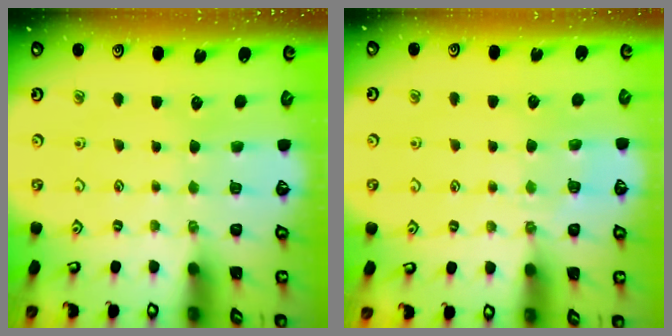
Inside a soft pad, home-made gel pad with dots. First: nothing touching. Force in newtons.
{"total": 4.7, "press": 4.6, "slide": 0.5}